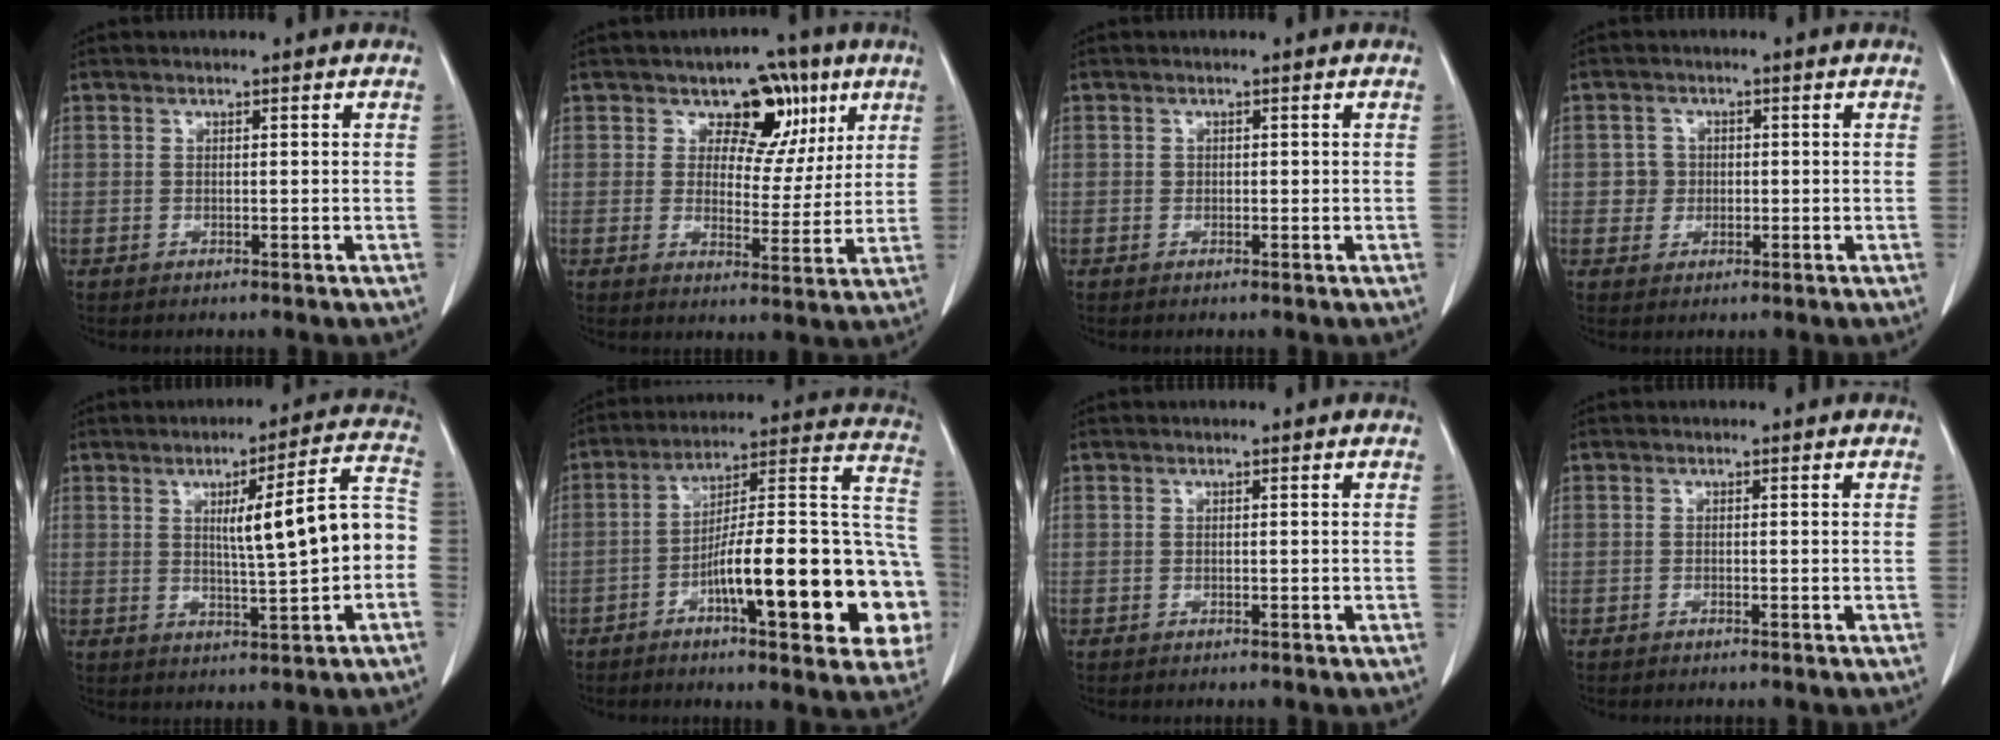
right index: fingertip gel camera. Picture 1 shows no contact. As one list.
[{"total": 8.4, "force": [4.4, 5.6, 4.4], "torque": [-0.038, 0.008, 0.063]}, {"total": 0.6, "force": [0.1, 0.6, 0.2], "torque": [0.002, 0.002, 0.001]}, {"total": 2.8, "force": [0.1, 2.8, 0.4], "torque": [0.004, 0.006, 0.002]}, {"total": 11.3, "force": [-0.1, 1.1, 11.2], "torque": [-0.151, 0.028, 0.004]}, {"total": 24.2, "force": [-7.4, 4.5, 22.6], "torque": [-0.237, 0.028, -0.101]}, {"total": 0.0}, {"total": 0.0}]